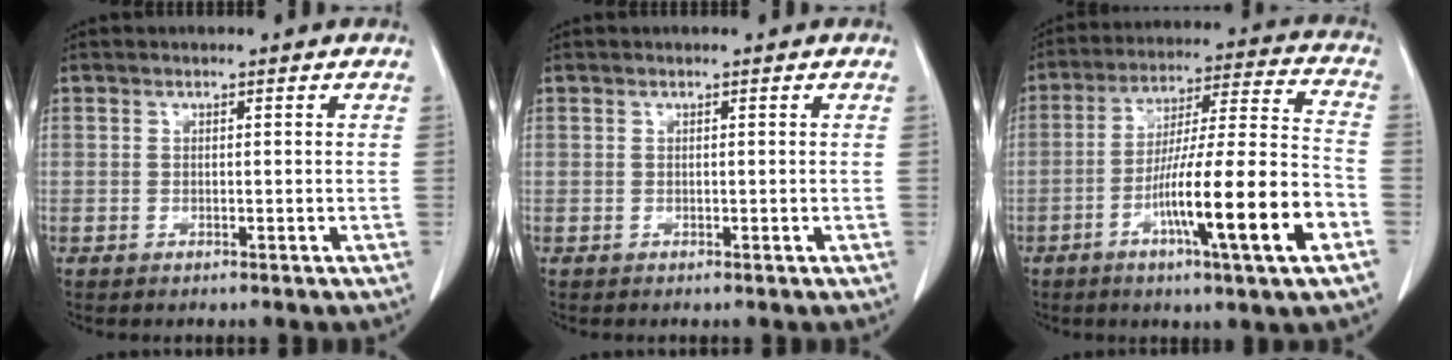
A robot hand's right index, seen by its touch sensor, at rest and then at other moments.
{"total": 0.0}
{"total": 17.8, "force": [-7.0, 0.2, 16.4], "torque": [-0.272, -0.006, -0.111]}